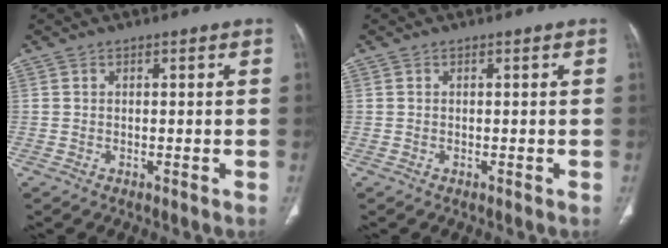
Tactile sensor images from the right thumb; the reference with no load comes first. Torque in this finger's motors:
{"motor_torque": [-0.11, -0.18, 0.37, 0.15, 0.00]}